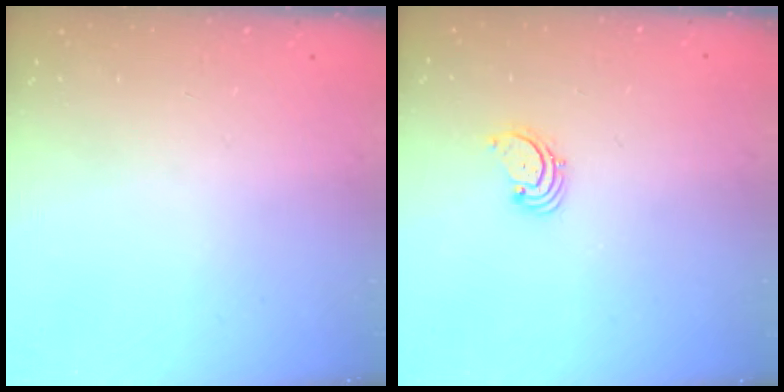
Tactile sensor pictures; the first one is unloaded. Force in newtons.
{"total": 1.7, "press": 1.7, "slide": 0.2}